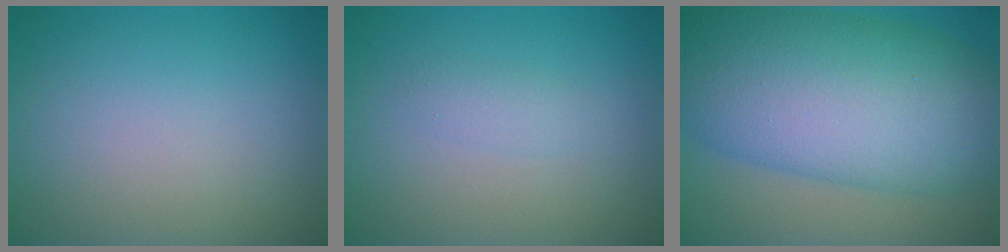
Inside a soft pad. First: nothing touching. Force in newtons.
{"total": 1.2, "press": 1.2, "slide": 0.1}
{"total": 14.5, "press": 14.5, "slide": 0.1}